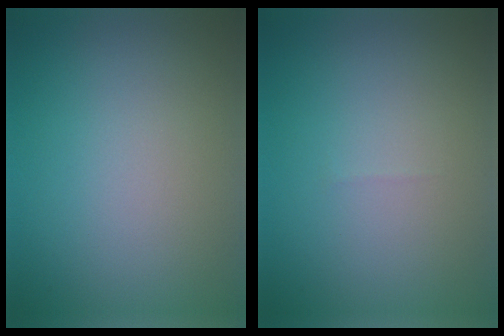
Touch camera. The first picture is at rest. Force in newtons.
{"total": 0.0}